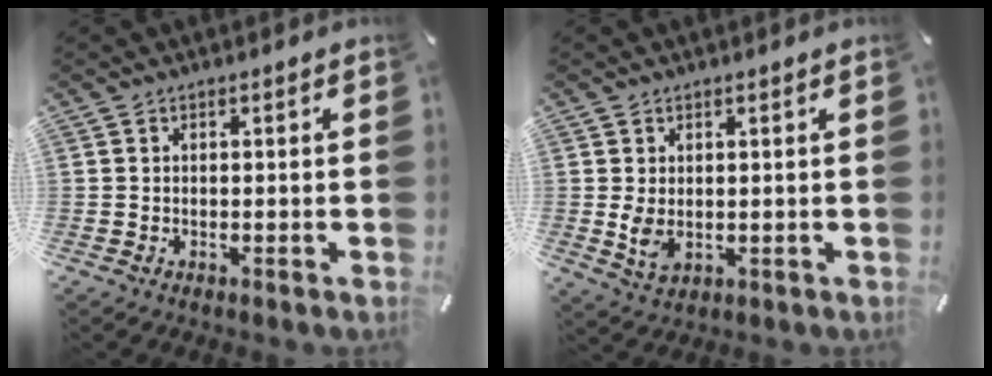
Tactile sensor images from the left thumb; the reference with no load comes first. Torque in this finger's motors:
{"motor_torque": [0.43, 1.35, 0.44, -0.22, 0.16]}